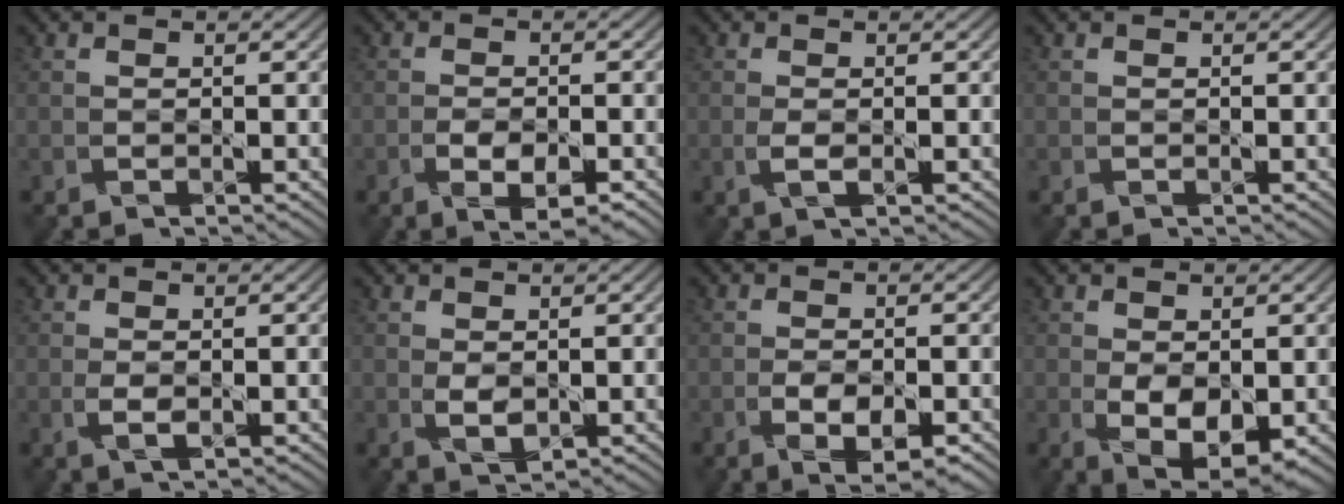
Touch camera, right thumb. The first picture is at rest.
{"total": 3.9, "force": [-1.9, 1.4, 3.1], "torque": [-0.057, 0.000, -0.032]}
{"total": 1.9, "force": [-0.5, 0.8, 1.7], "torque": [-0.043, -0.002, -0.009]}
{"total": 0.0}
{"total": 2.1, "force": [-0.3, 1.1, 1.8], "torque": [-0.044, -0.004, -0.005]}
{"total": 2.3, "force": [0.2, 1.4, 1.9], "torque": [-0.042, -0.002, 0.007]}
{"total": 4.2, "force": [-1.8, 1.7, 3.4], "torque": [-0.063, -0.001, -0.030]}
{"total": 5.3, "force": [-0.7, 3.0, 4.3], "torque": [-0.090, -0.013, -0.005]}